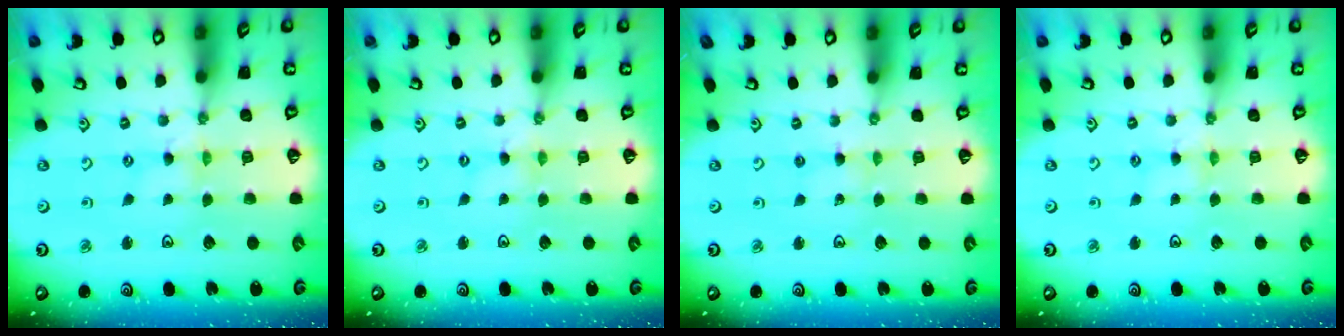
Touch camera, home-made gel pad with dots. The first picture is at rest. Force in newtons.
{"total": 0.0}
{"total": 2.5, "press": 2.5, "slide": 0.3}
{"total": 2.8, "press": 2.8, "slide": 0.4}